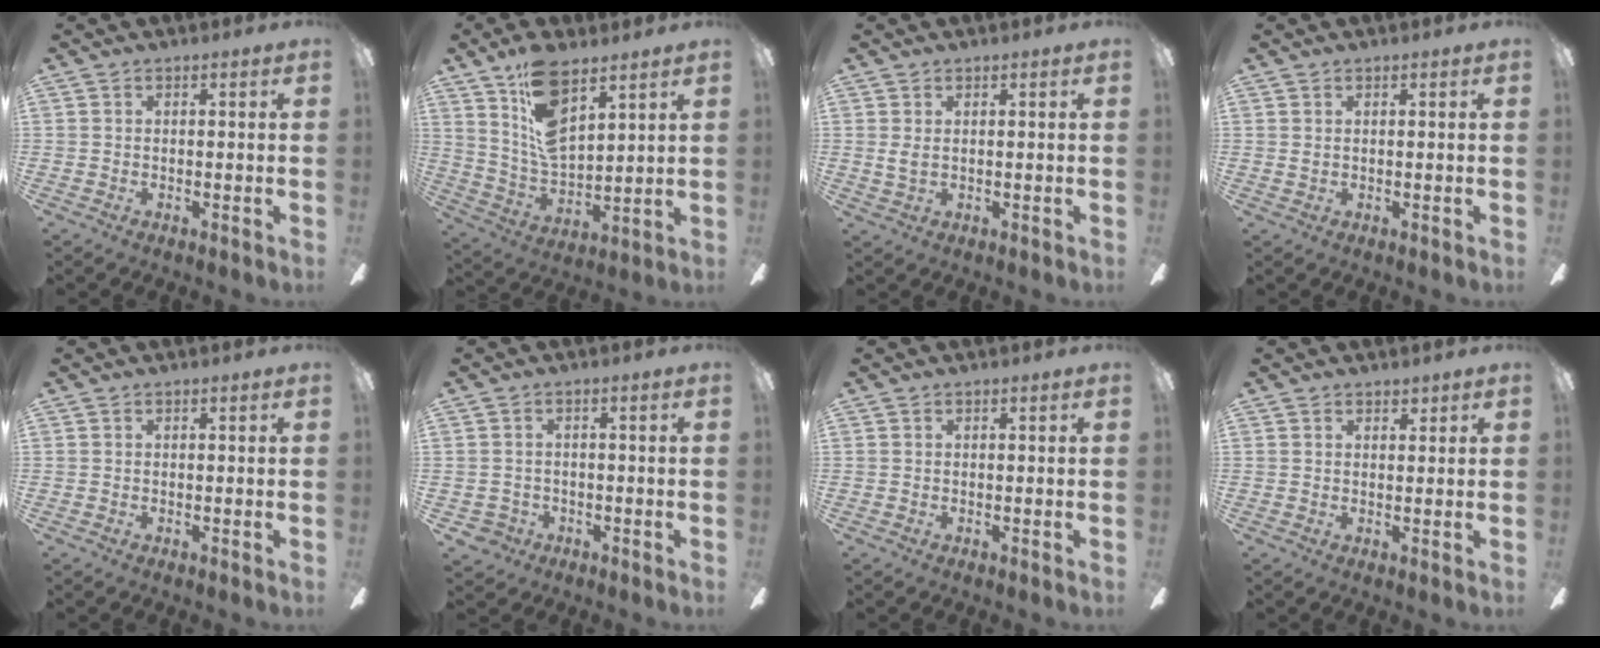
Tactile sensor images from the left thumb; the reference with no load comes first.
{"total": 14.9, "force": [9.4, 6.8, 9.4], "torque": [-0.167, -0.038, 0.172]}
{"total": 2.1, "force": [0.8, 1.0, 1.7], "torque": [-0.042, 0.000, 0.011]}
{"total": 0.8, "force": [0.5, 0.4, 0.5], "torque": [-0.011, 0.003, 0.008]}
{"total": 0.0}
{"total": 2.7, "force": [-0.8, 2.5, 0.7], "torque": [-0.031, 0.003, -0.020]}
{"total": 0.0}
{"total": 1.6, "force": [1.3, 0.8, 0.5], "torque": [-0.001, -0.003, 0.022]}